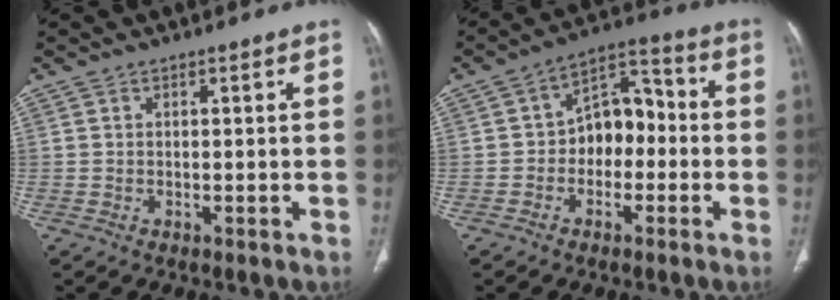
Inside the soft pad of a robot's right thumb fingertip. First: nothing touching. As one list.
[{"total": 9.8, "force": [-1.2, 6.8, 7.0], "torque": [-0.065, 0.042, -0.034]}]